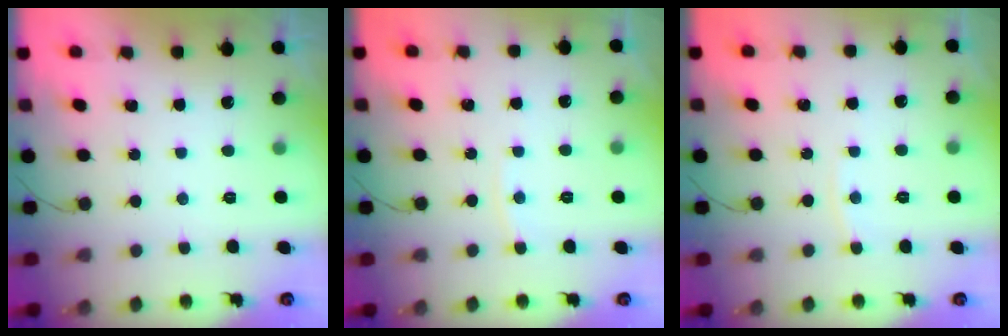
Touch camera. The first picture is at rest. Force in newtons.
{"total": 2.8, "press": 2.8, "slide": 0.3}
{"total": 2.8, "press": 2.8, "slide": 0.3}